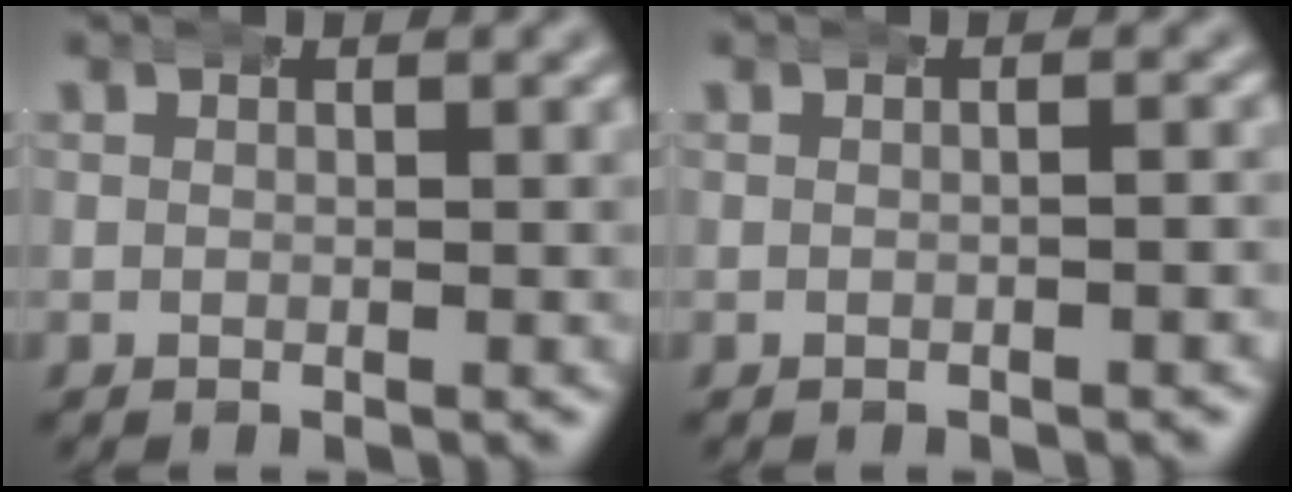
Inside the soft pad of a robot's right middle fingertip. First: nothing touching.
{"total": 0.7, "force": [-0.6, 0.1, 0.4], "torque": [-0.007, 0.002, -0.009]}